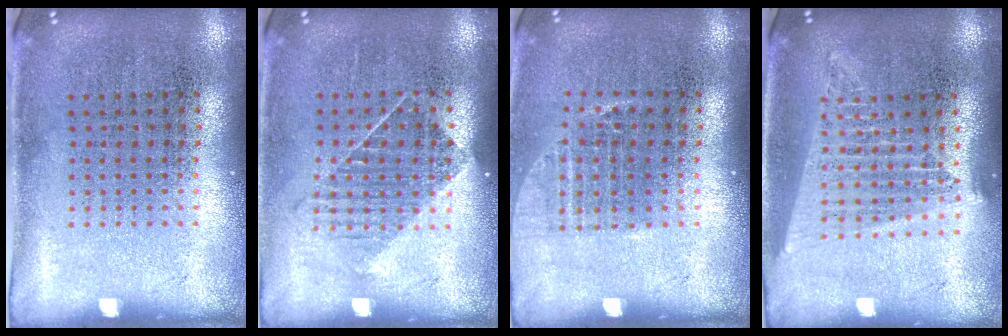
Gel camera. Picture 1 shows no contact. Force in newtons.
{"total": 1.1, "press": 0.9, "slide": 0.6}
{"total": 1.0, "press": 0.9, "slide": 0.5}
{"total": 1.7, "press": 1.6, "slide": 0.8}